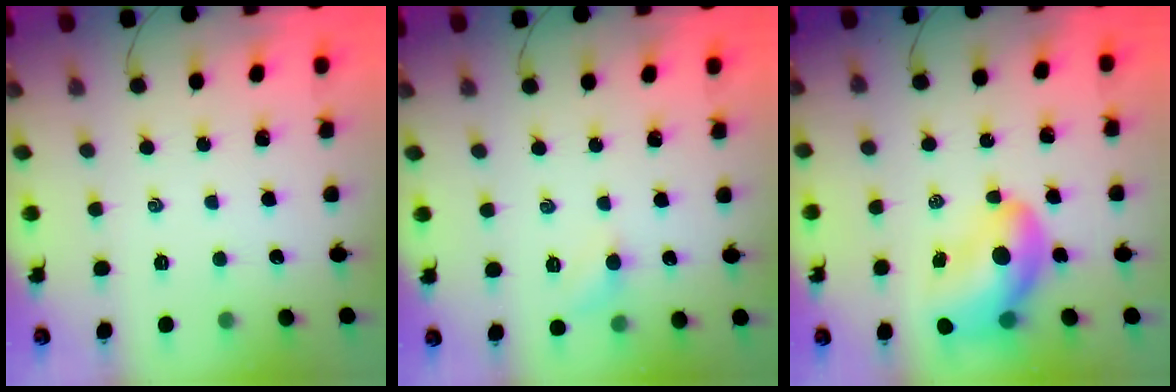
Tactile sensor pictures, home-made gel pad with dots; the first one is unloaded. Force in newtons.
{"total": 5.2, "press": 5.0, "slide": 1.1}
{"total": 13.2, "press": 12.7, "slide": 3.9}